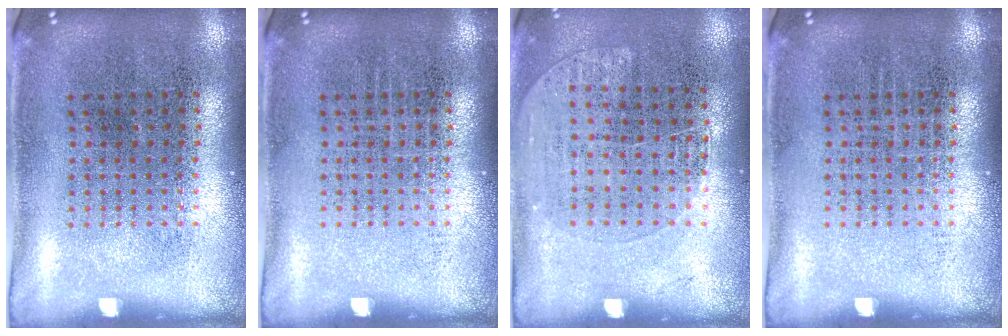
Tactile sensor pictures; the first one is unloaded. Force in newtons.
{"total": 0.0}
{"total": 1.2, "press": 1.0, "slide": 0.7}
{"total": 0.0}